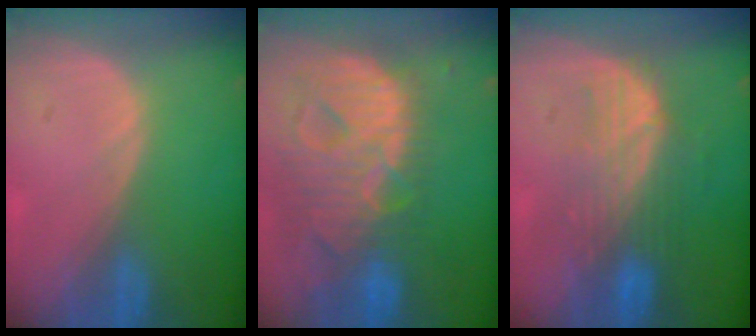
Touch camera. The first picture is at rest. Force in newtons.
{"total": 13.4, "press": 11.5, "slide": 6.9}
{"total": 7.3, "press": 7.3, "slide": 0.6}